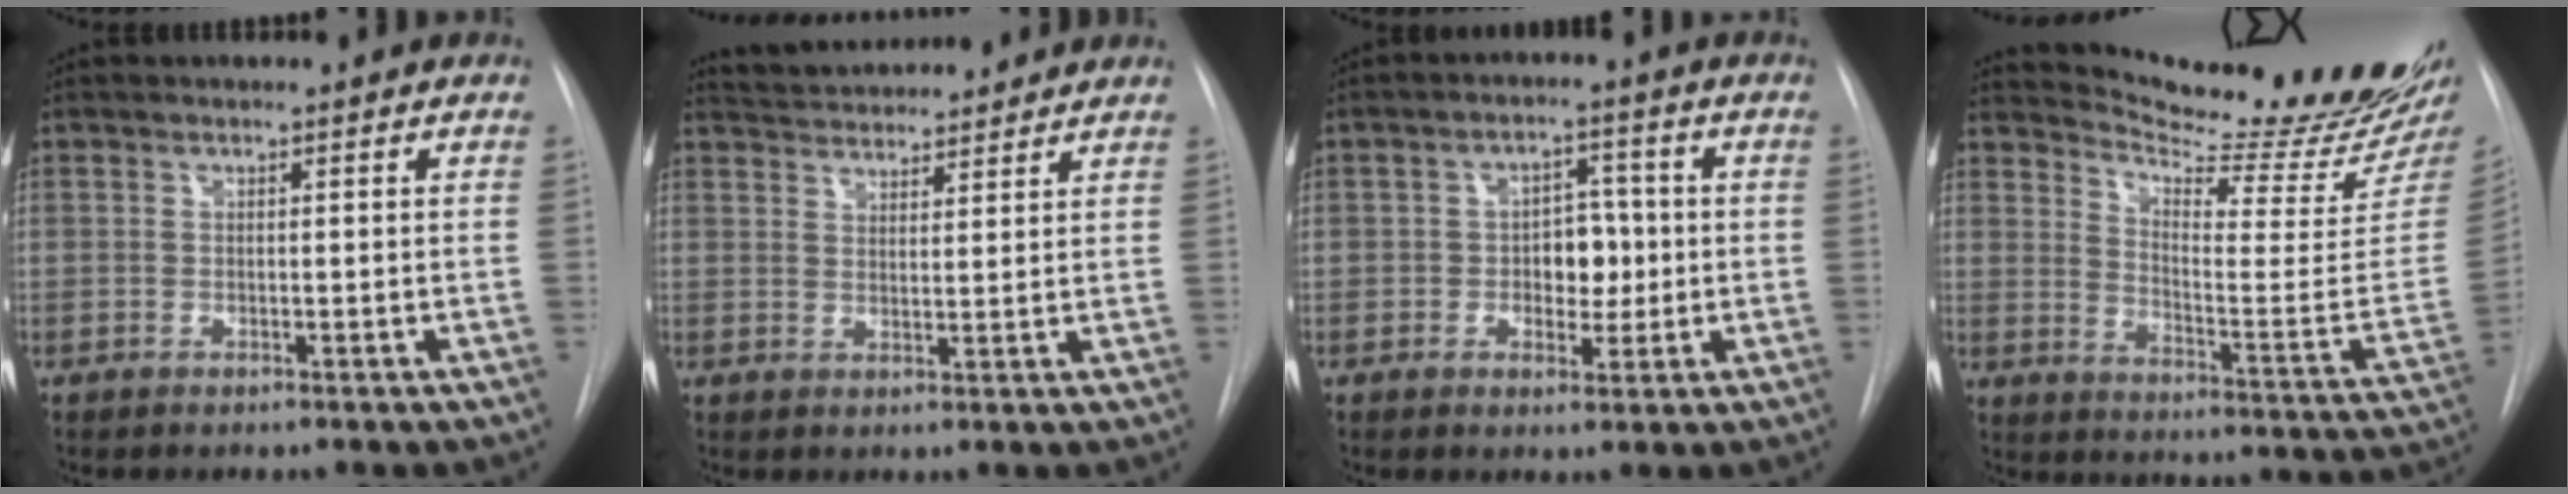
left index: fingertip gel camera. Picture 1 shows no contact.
{"total": 9.0, "force": [8.5, 1.8, 2.1], "torque": [-0.032, 0.019, 0.123]}
{"total": 5.5, "force": [-1.3, 3.5, 4.0], "torque": [-0.051, 0.008, -0.018]}
{"total": 20.5, "force": [19.4, -1.2, 6.6], "torque": [-0.111, -0.136, 0.254]}